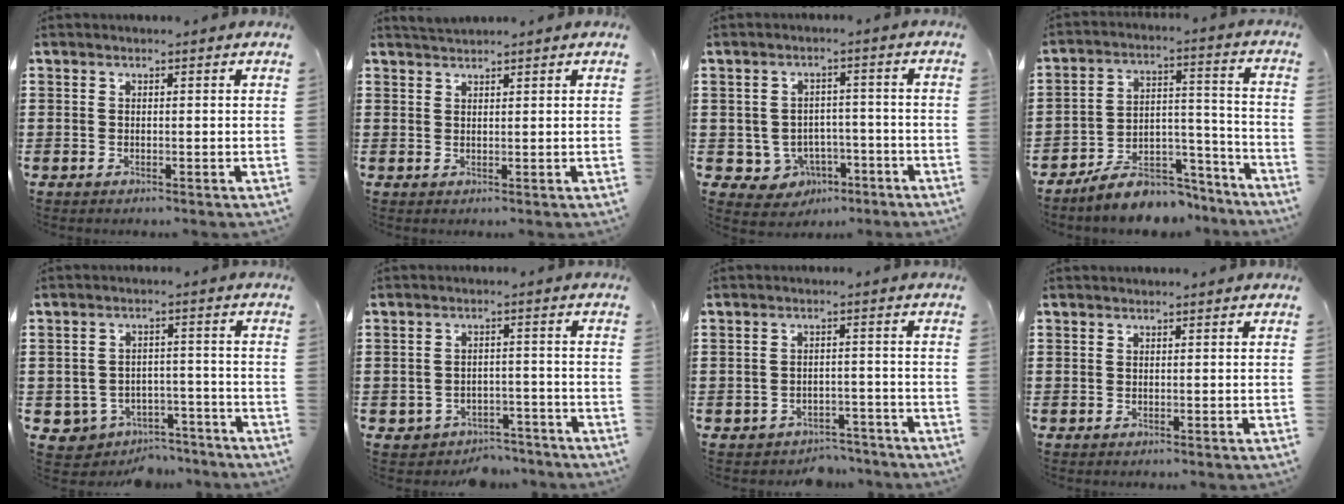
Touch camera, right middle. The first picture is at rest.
{"total": 1.5, "force": [1.5, 0.2, 0.2], "torque": [-0.007, 0.003, 0.029]}
{"total": 3.7, "force": [-2.0, 3.0, 0.9], "torque": [-0.030, 0.008, -0.040]}
{"total": 8.1, "force": [-7.1, 2.9, 2.6], "torque": [-0.046, 0.025, -0.133]}
{"total": 4.1, "force": [-3.6, 1.9, 0.5], "torque": [-0.026, 0.007, -0.077]}
{"total": 3.3, "force": [-3.2, 1.0, 0.0], "torque": [-0.010, 0.003, -0.069]}
{"total": 3.1, "force": [-3.0, 0.7, -0.1], "torque": [-0.007, 0.000, -0.066]}
{"total": 0.0}